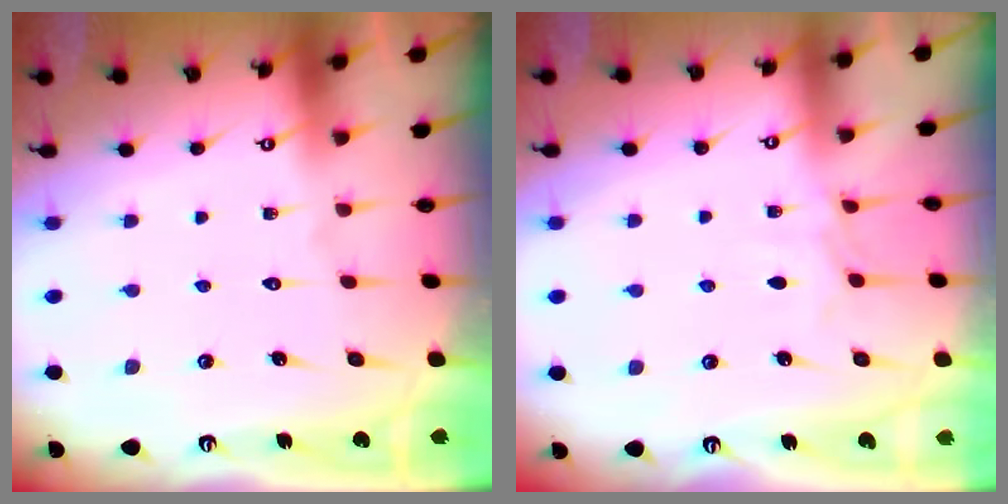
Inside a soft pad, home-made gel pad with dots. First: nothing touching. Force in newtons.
{"total": 4.2, "press": 4.1, "slide": 0.6}